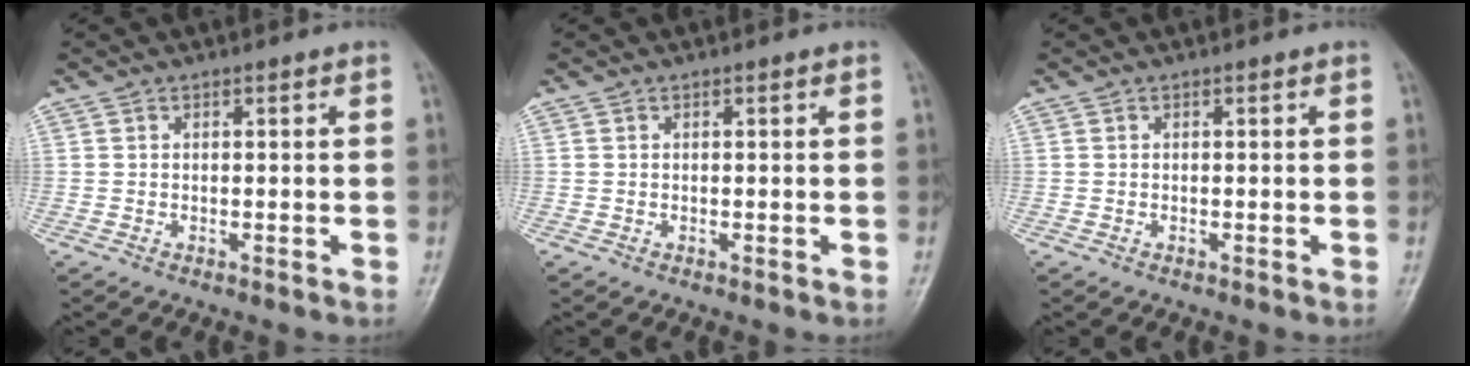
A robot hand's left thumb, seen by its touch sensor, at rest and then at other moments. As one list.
[{"total": 0.0}, {"total": 0.0}]